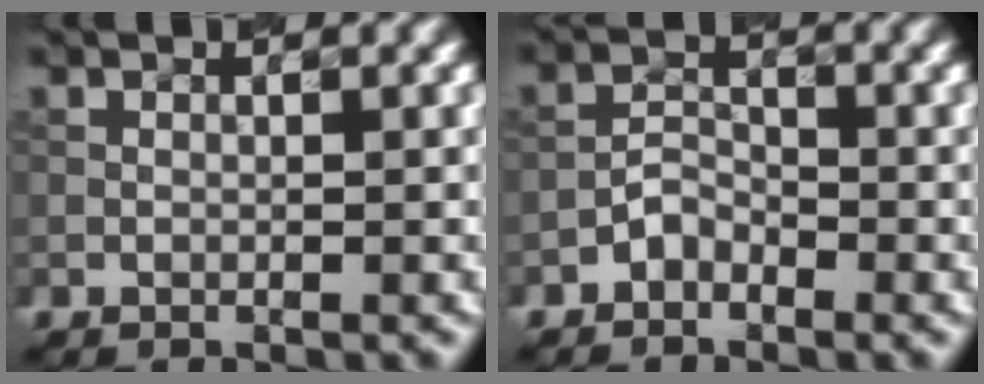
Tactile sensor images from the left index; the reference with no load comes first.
{"total": 1.8, "force": [-1.3, 1.0, 0.8], "torque": [-0.012, 0.010, -0.027]}